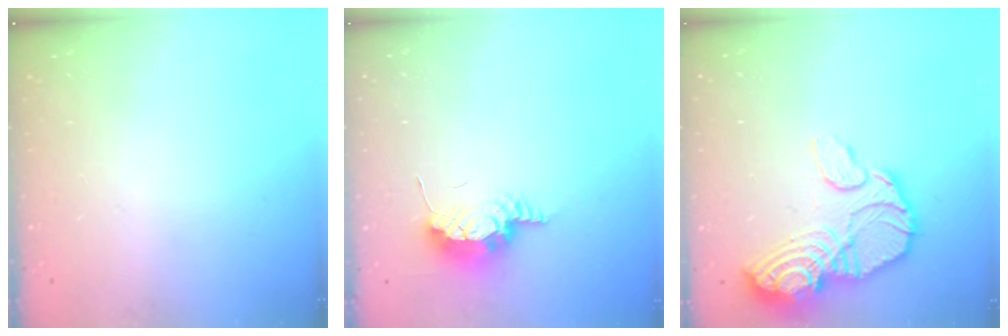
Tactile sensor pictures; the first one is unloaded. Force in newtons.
{"total": 8.0, "press": 7.7, "slide": 2.2}
{"total": 18.4, "press": 18.3, "slide": 2.1}